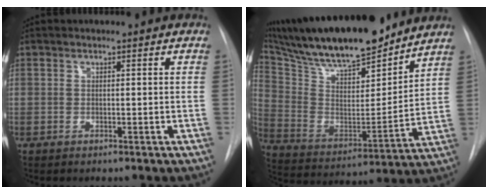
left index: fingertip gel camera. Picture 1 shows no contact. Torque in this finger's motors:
{"motor_torque": [0.23, -0.68, 0.41, 0.10]}